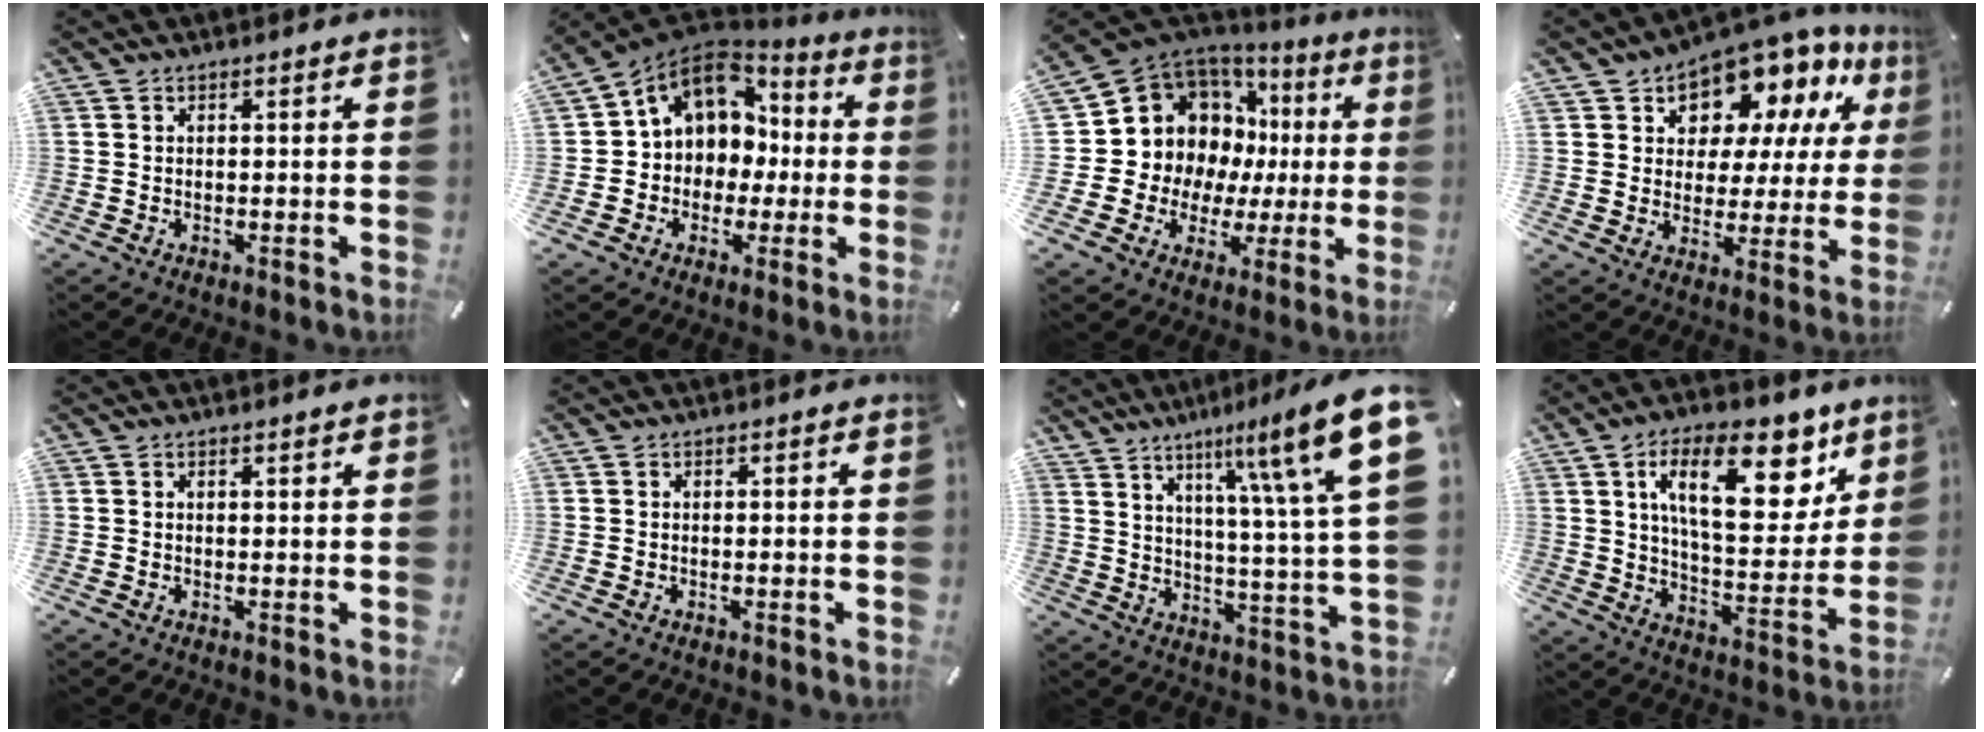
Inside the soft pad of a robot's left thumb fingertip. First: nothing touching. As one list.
[{"total": 11.2, "force": [2.9, 10.1, 3.7], "torque": [-0.080, -0.011, 0.064]}, {"total": 12.9, "force": [5.3, 11.0, 4.2], "torque": [-0.079, -0.077, 0.118]}, {"total": 11.2, "force": [8.7, 6.3, 3.1], "torque": [-0.061, -0.085, 0.156]}, {"total": 0.6, "force": [0.4, 0.1, 0.4], "torque": [-0.008, -0.001, 0.008]}, {"total": 0.0}, {"total": 19.6, "force": [10.3, 3.0, 16.4], "torque": [-0.244, -0.059, 0.150]}, {"total": 21.4, "force": [10.3, 9.9, 16.0], "torque": [-0.238, -0.037, 0.163]}]